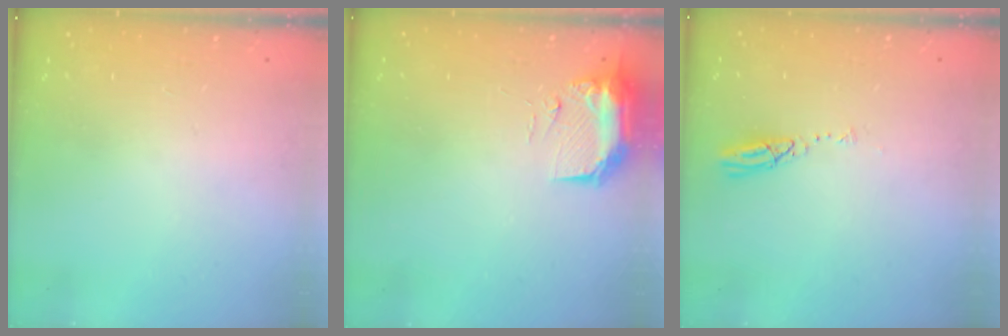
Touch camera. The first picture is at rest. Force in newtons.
{"total": 9.2, "press": 9.0, "slide": 1.5}
{"total": 3.7, "press": 3.7, "slide": 0.1}